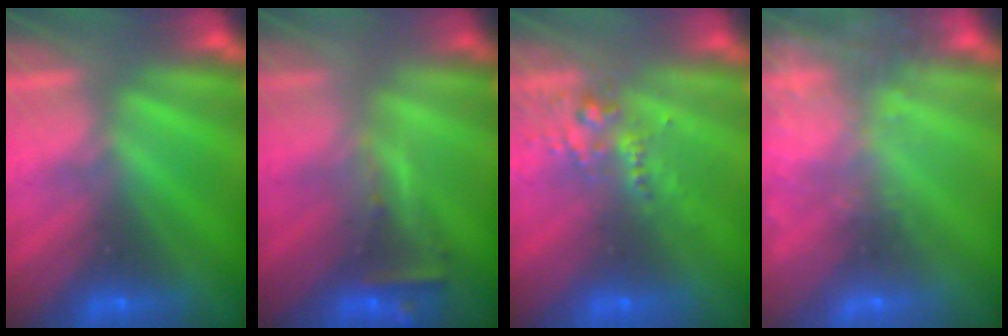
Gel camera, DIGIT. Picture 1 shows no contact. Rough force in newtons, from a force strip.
{"total": 2.5}
{"total": 2.6}
{"total": 8.8}